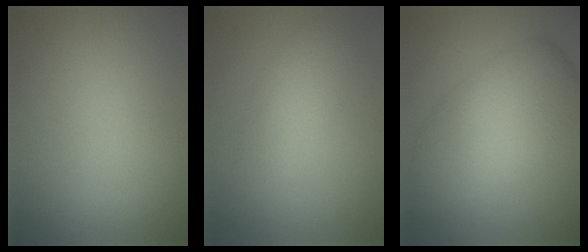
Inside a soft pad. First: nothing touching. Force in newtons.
{"total": 3.1, "press": 3.1, "slide": 0.1}
{"total": 7.0, "press": 7.0, "slide": 0.2}